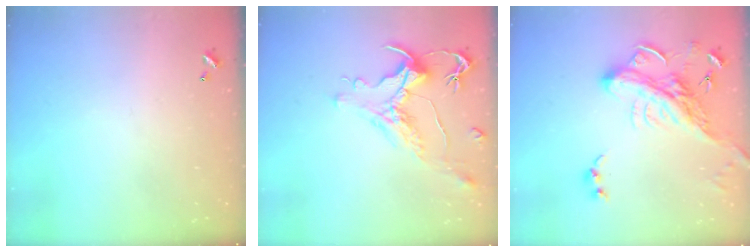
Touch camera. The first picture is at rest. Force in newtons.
{"total": 1.7, "press": 1.1, "slide": 1.3}
{"total": 9.5, "press": 9.3, "slide": 1.9}